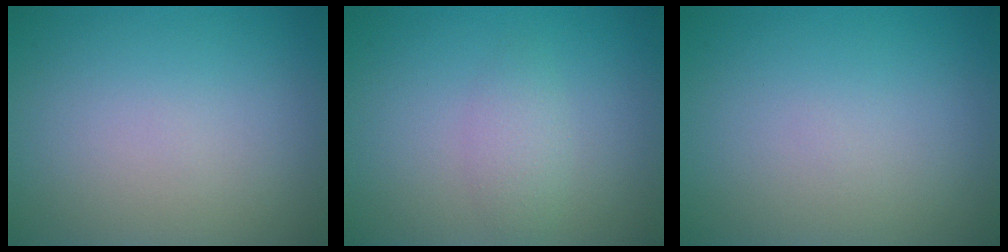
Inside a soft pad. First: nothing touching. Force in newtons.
{"total": 1.7, "press": 1.7, "slide": 0.1}
{"total": 0.0}